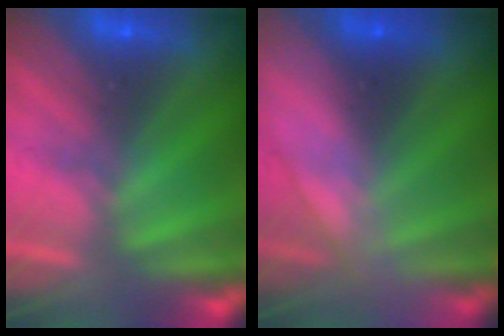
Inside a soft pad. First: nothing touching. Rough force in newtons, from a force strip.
{"total": 3.0}